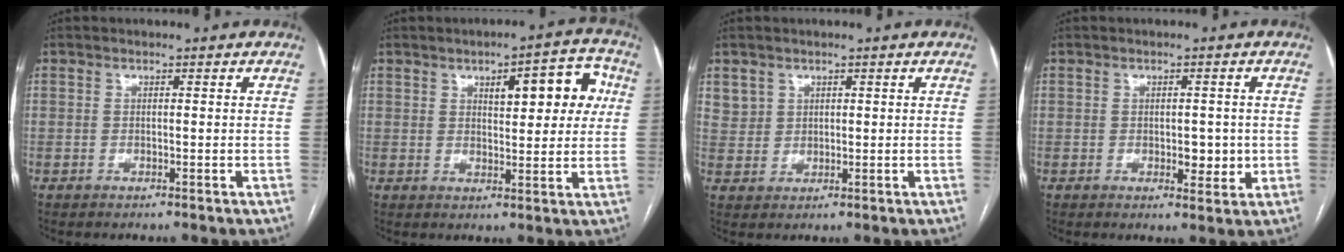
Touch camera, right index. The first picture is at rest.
{"total": 9.1, "force": [2.8, 3.1, 8.1], "torque": [-0.098, 0.024, 0.037]}
{"total": 3.3, "force": [1.8, 2.7, 0.1], "torque": [0.007, 0.007, 0.035]}
{"total": 3.7, "force": [-0.3, 2.0, 3.1], "torque": [-0.034, -0.002, 0.001]}